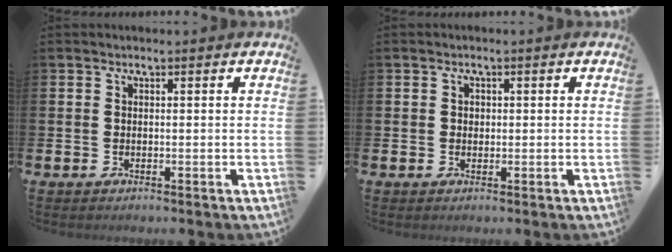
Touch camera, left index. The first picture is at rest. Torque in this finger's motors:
{"motor_torque": [-0.16, 0.10, -0.05, -0.01]}